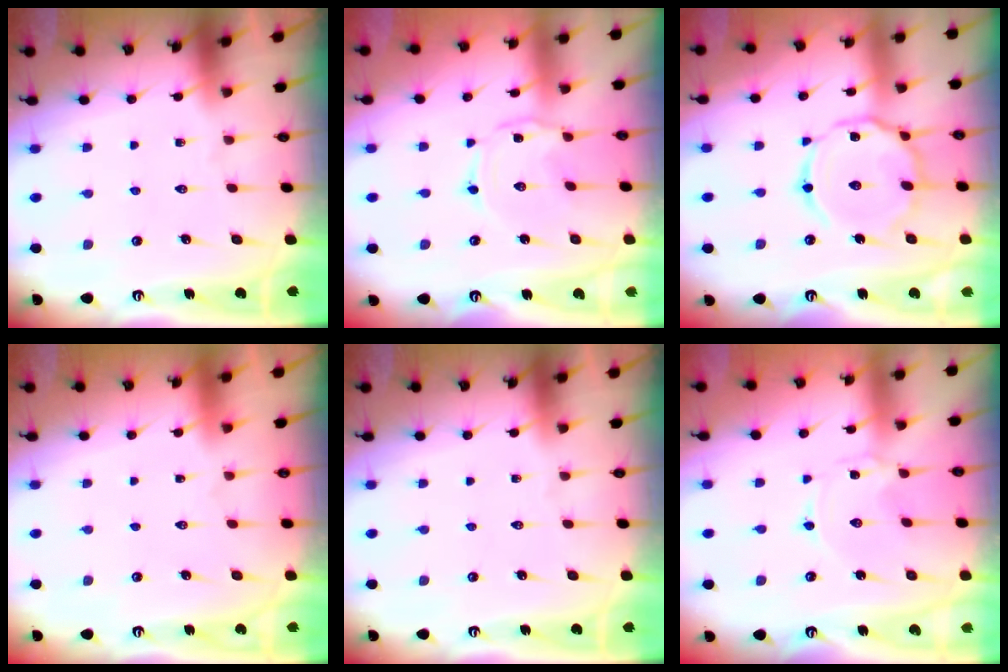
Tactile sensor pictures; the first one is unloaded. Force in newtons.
{"total": 1.5, "press": 1.5, "slide": 0.3}
{"total": 14.4, "press": 14.4, "slide": 1.2}
{"total": 1.5, "press": 1.5, "slide": 0.1}
{"total": 0.0}
{"total": 0.0}